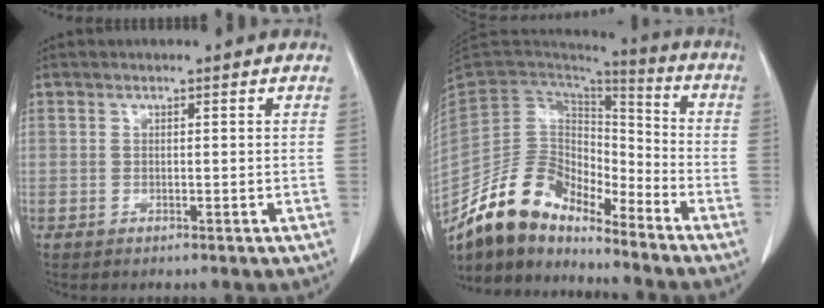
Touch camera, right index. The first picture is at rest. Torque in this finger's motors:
{"motor_torque": [0.76, -0.79, 0.56, 0.03]}